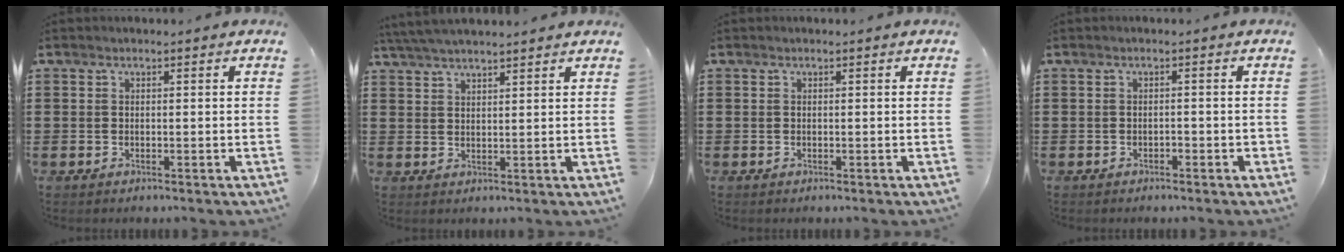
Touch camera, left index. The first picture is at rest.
{"total": 3.9, "force": [3.6, 0.2, 1.5], "torque": [-0.038, -0.003, 0.068]}
{"total": 0.0}
{"total": 0.9, "force": [-0.7, 0.4, 0.4], "torque": [-0.012, -0.002, -0.016]}